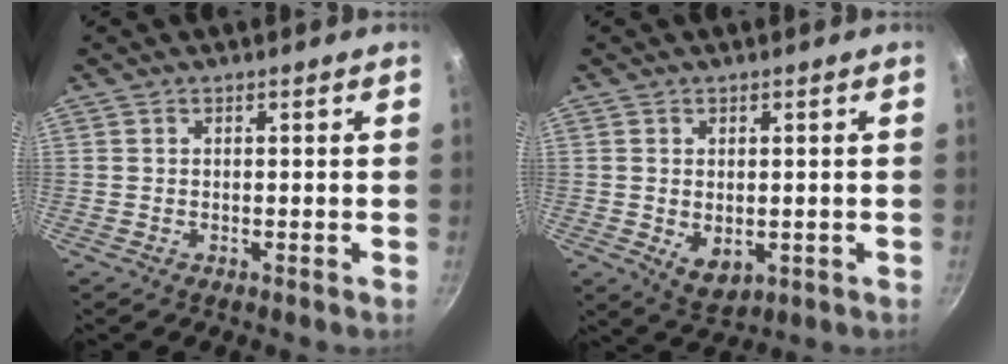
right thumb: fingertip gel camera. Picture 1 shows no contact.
{"total": 5.2, "force": [-0.4, 3.5, 3.8], "torque": [-0.055, -0.015, 0.003]}